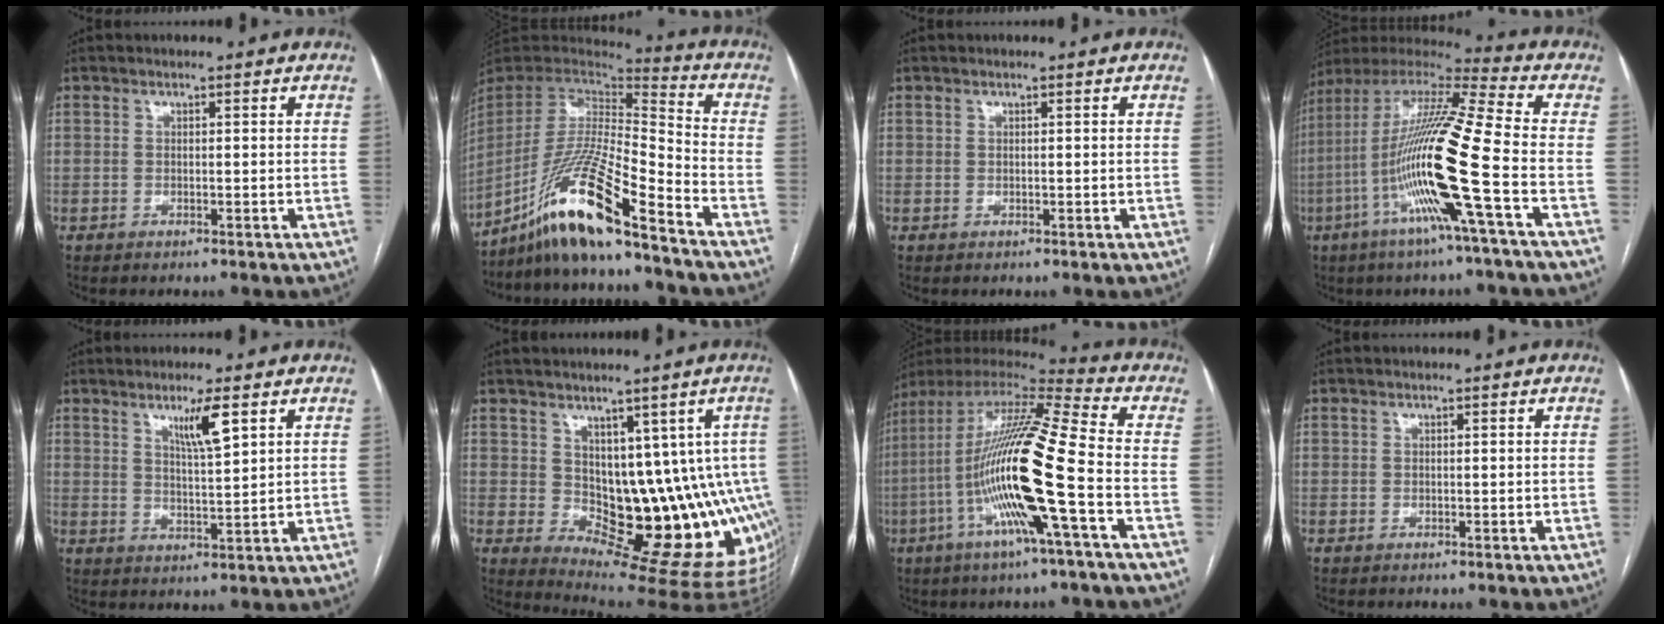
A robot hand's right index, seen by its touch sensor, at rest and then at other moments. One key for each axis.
{"total": 17.8, "fx": -13.0, "fy": 0.4, "fz": 12.1, "tx": -0.257, "ty": -0.015, "tz": -0.247}
{"total": 0.0}
{"total": 20.0, "fx": -5.7, "fy": -0.6, "fz": 19.2, "tx": -0.387, "ty": -0.013, "tz": -0.124}
{"total": 5.6, "fx": 3.2, "fy": 0.3, "fz": 4.7, "tx": -0.082, "ty": -0.010, "tz": 0.056}
{"total": 14.0, "fx": 1.1, "fy": 7.0, "fz": 12.0, "tx": -0.133, "ty": 0.003, "tz": 0.031}
{"total": 21.1, "fx": -4.9, "fy": 0.7, "fz": 20.5, "tx": -0.411, "ty": -0.012, "tz": -0.104}
{"total": 0.0}